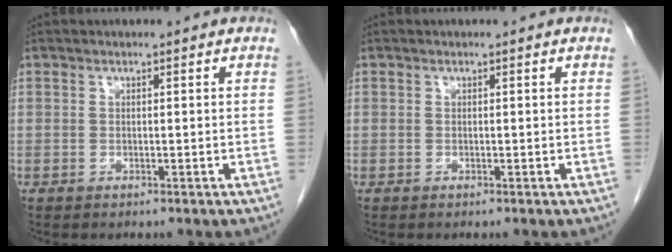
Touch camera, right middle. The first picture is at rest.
{"total": 0.0}